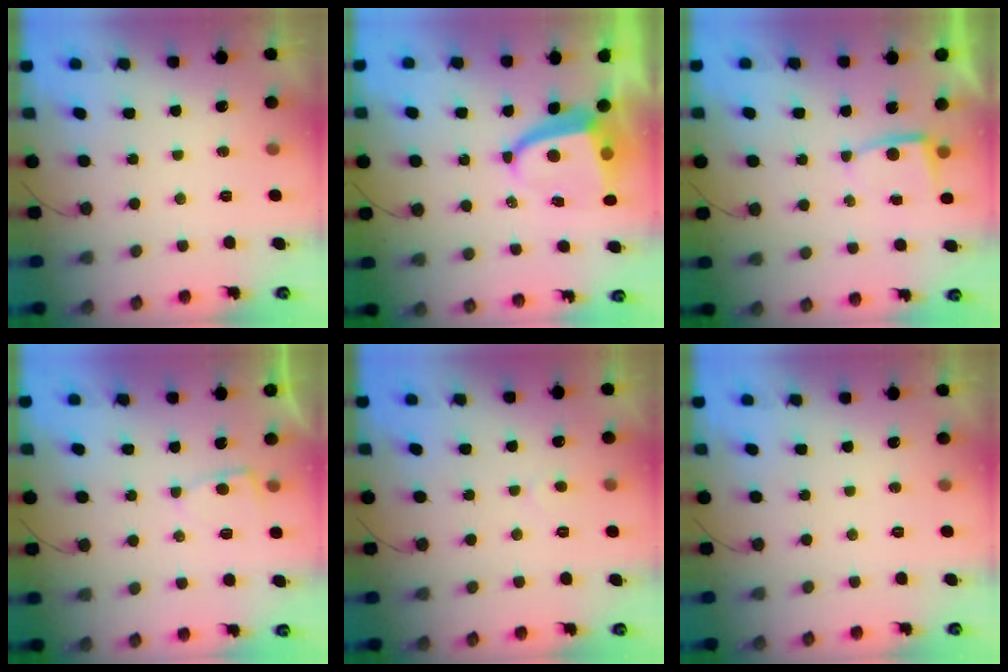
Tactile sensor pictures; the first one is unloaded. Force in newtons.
{"total": 6.4, "press": 6.3, "slide": 0.9}
{"total": 2.2, "press": 2.2, "slide": 0.3}
{"total": 3.2, "press": 3.2, "slide": 0.2}
{"total": 2.4, "press": 2.4, "slide": 0.2}
{"total": 0.0}